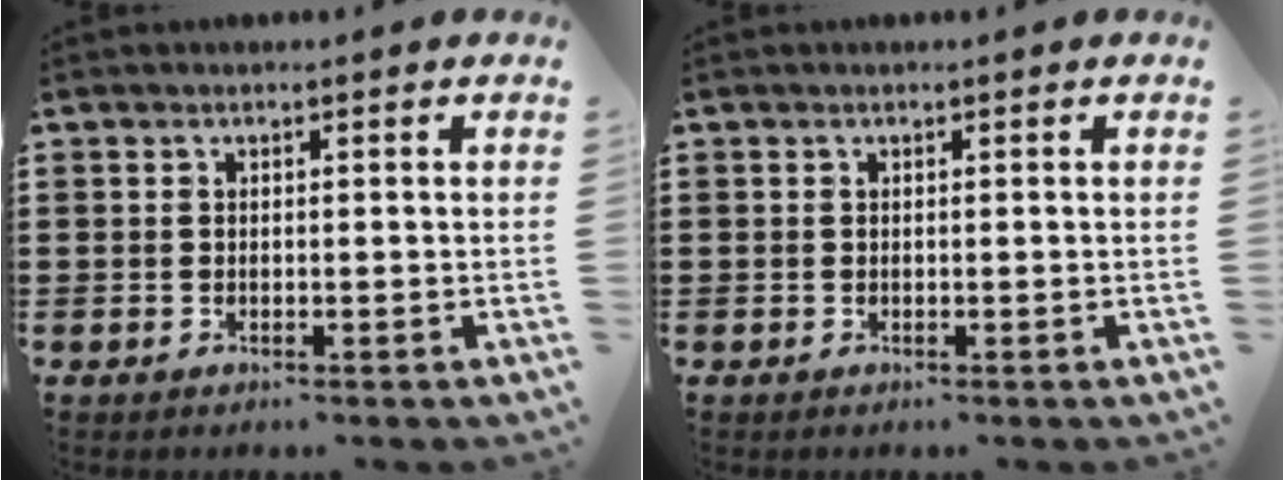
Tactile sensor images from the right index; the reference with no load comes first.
{"total": 0.0}